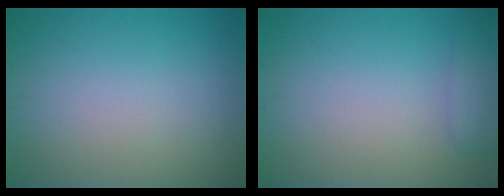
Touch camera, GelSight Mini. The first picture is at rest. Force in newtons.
{"total": 1.9, "press": 1.9, "slide": 0.1}